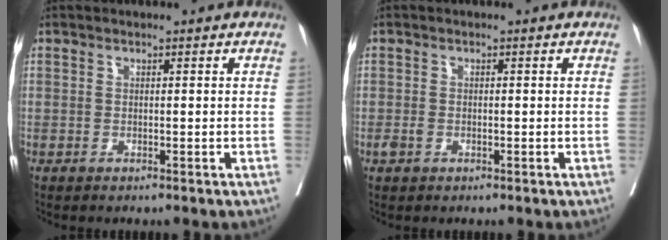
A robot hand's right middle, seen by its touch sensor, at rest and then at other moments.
{"total": 1.1, "force": [-0.5, 0.7, 0.7], "torque": [-0.013, 0.001, -0.007]}